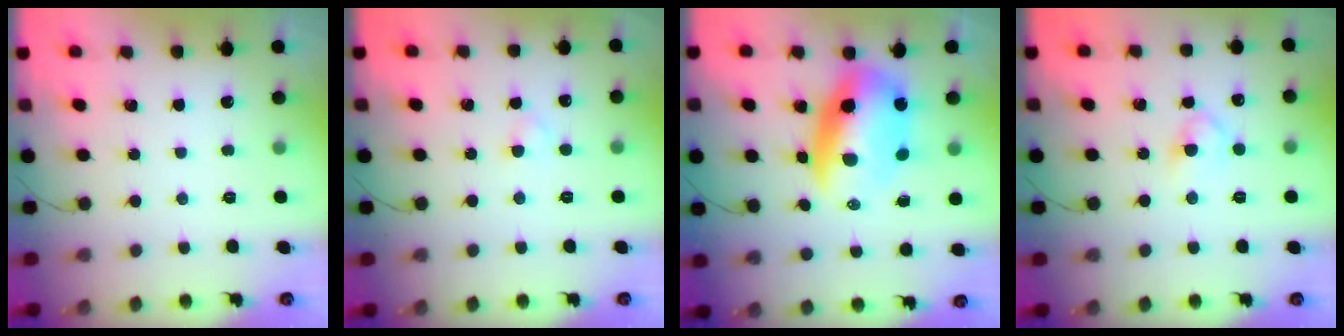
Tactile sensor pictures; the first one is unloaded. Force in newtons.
{"total": 1.7, "press": 1.5, "slide": 0.9}
{"total": 12.2, "press": 11.8, "slide": 3.0}
{"total": 3.8, "press": 3.6, "slide": 1.2}